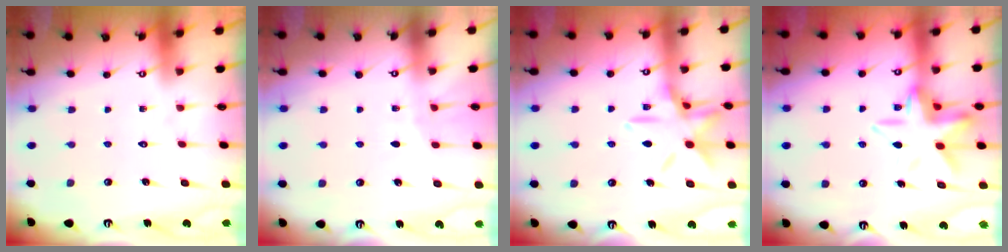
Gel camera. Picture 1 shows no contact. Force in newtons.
{"total": 4.4, "press": 4.4, "slide": 0.6}
{"total": 13.5, "press": 13.4, "slide": 1.0}
{"total": 12.3, "press": 12.2, "slide": 1.9}